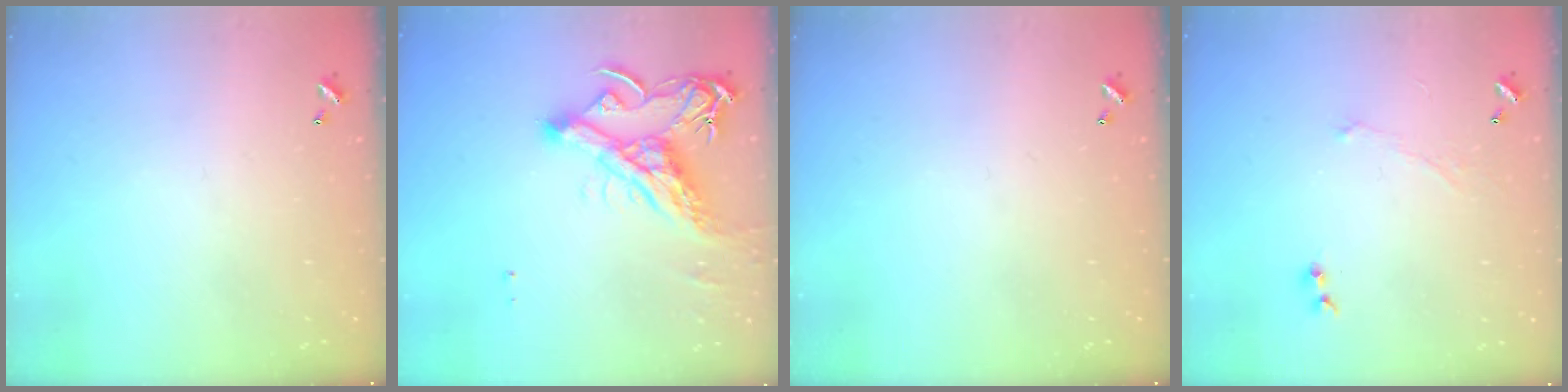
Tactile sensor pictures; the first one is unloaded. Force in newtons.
{"total": 11.1, "press": 10.9, "slide": 1.8}
{"total": 0.0}
{"total": 1.2, "press": 0.9, "slide": 0.8}